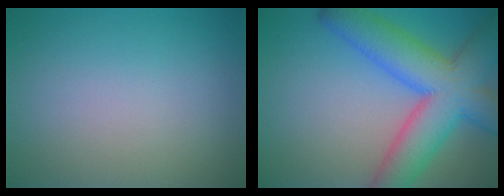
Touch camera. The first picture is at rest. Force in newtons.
{"total": 10.2, "press": 10.2, "slide": 0.6}